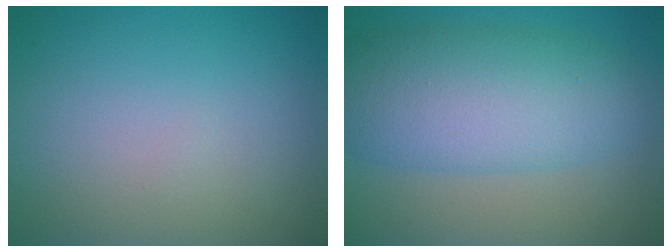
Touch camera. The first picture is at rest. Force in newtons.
{"total": 8.6, "press": 8.6, "slide": 0.4}